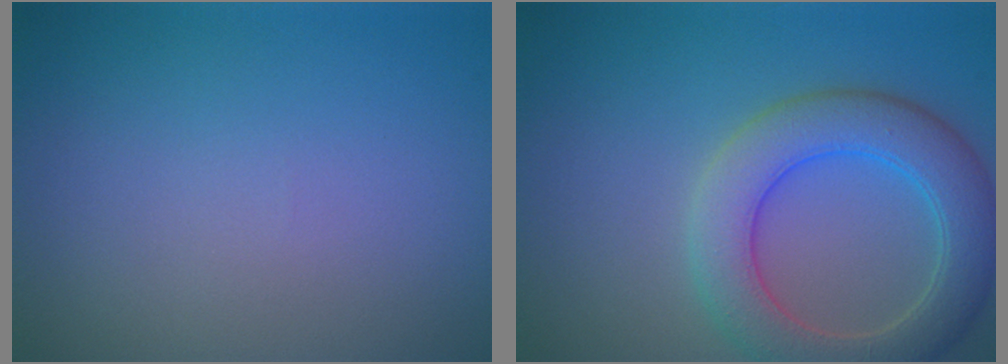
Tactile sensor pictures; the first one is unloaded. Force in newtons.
{"total": 6.0, "press": 6.0, "slide": 0.7}